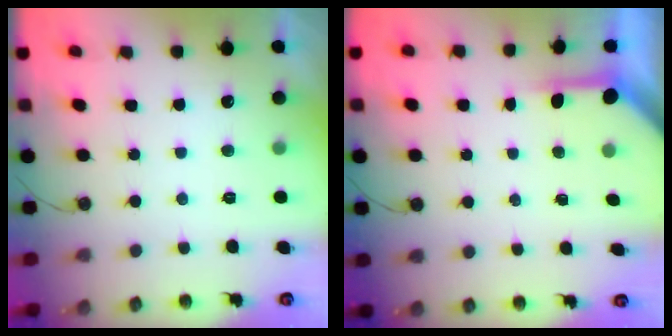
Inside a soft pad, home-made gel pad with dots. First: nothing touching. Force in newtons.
{"total": 4.0, "press": 4.0, "slide": 0.3}